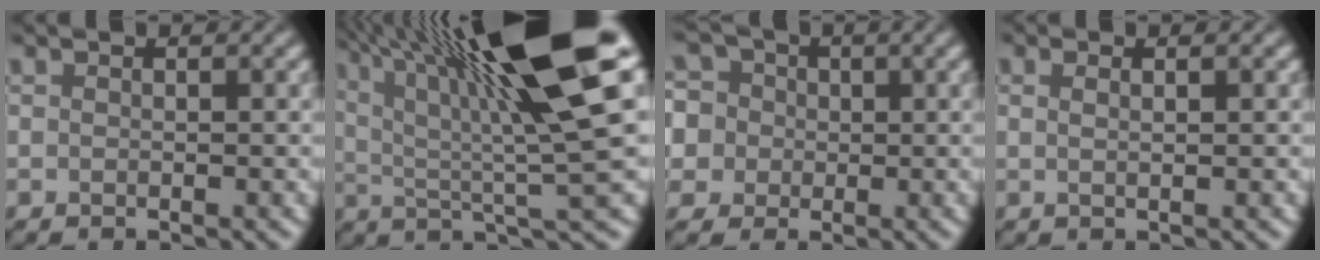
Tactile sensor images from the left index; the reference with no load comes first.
{"total": 16.8, "force": [7.1, 3.2, 14.9], "torque": [-0.249, 0.023, 0.119]}
{"total": 9.1, "force": [2.4, 7.8, 4.1], "torque": [-0.089, 0.045, 0.003]}
{"total": 1.9, "force": [0.9, 0.7, 1.5], "torque": [-0.015, 0.005, -0.003]}